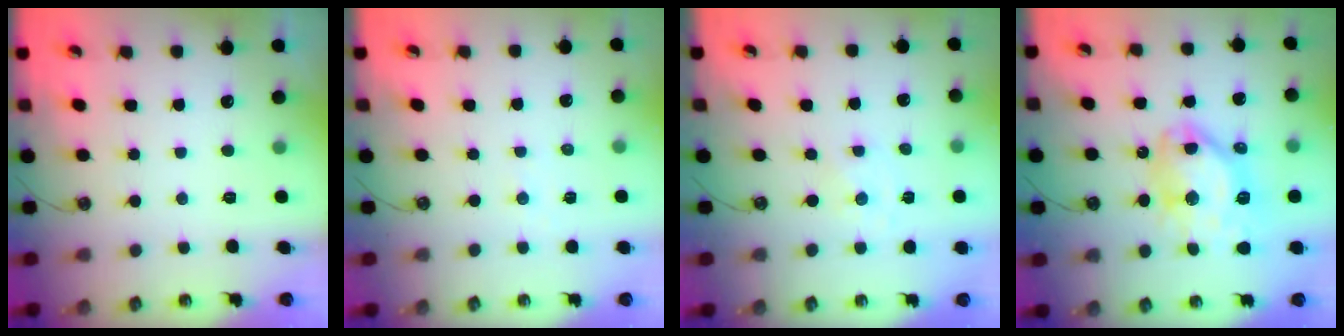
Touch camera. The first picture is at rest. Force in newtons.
{"total": 2.6, "press": 2.6, "slide": 0.3}
{"total": 0.0}
{"total": 14.3, "press": 14.2, "slide": 1.5}